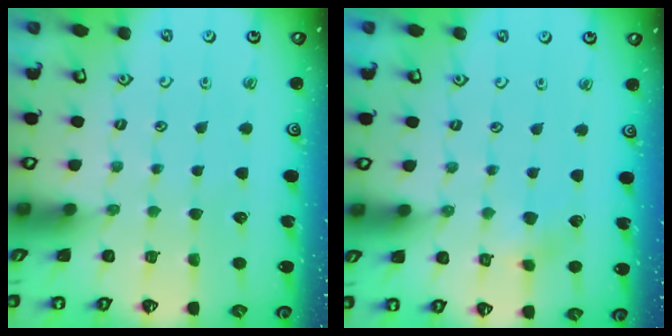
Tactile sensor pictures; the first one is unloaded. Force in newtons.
{"total": 4.1, "press": 4.1, "slide": 0.4}